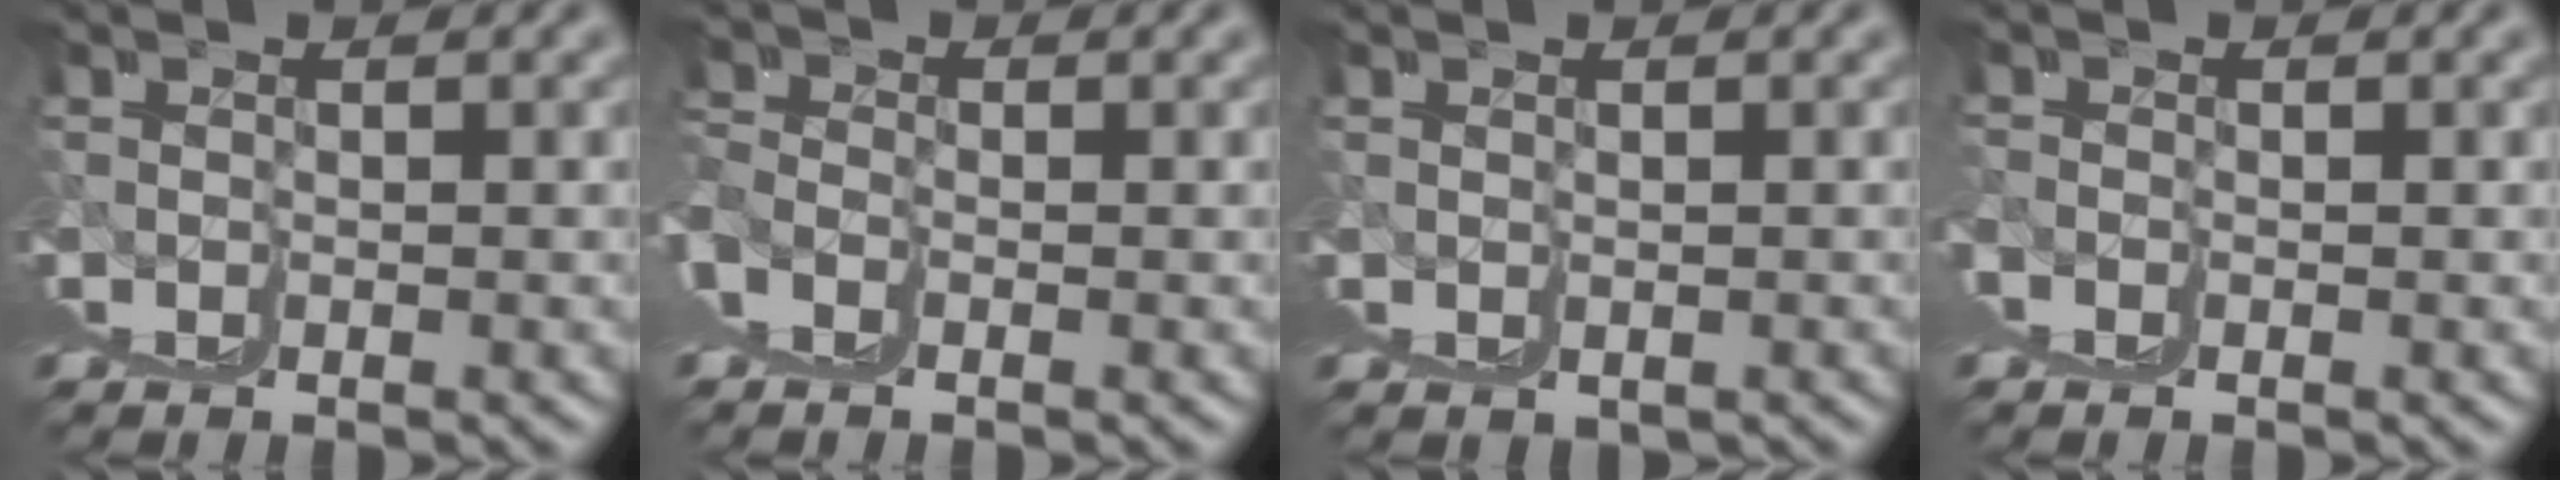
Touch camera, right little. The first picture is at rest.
{"total": 3.2, "force": [3.0, 0.4, 1.1], "torque": [-0.015, 0.014, 0.043]}
{"total": 0.6, "force": [-0.3, 0.5, -0.1], "torque": [0.005, -0.006, -0.003]}
{"total": 1.3, "force": [1.3, -0.1, -0.1], "torque": [0.005, 0.011, 0.018]}